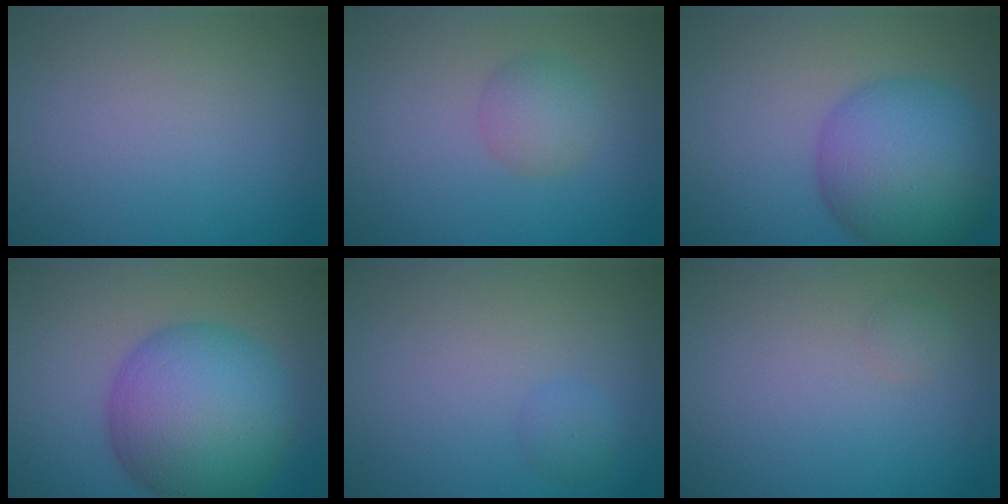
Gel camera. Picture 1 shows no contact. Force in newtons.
{"total": 2.3, "press": 2.3, "slide": 0.0}
{"total": 9.6, "press": 9.6, "slide": 0.3}
{"total": 11.1, "press": 11.1, "slide": 0.2}
{"total": 0.8, "press": 0.8, "slide": 0.0}
{"total": 0.7, "press": 0.7, "slide": 0.0}